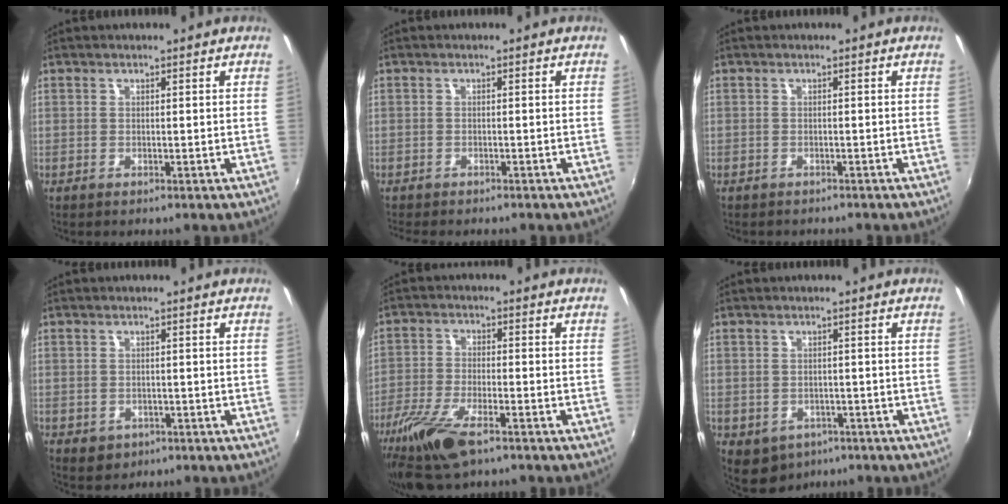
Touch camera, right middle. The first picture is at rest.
{"total": 2.6, "force": [-2.4, 0.9, 0.6], "torque": [-0.026, -0.012, -0.043]}
{"total": 1.8, "force": [-1.6, 0.6, 0.3], "torque": [-0.013, -0.010, -0.022]}
{"total": 3.1, "force": [-1.2, 2.6, 1.2], "torque": [-0.028, -0.005, -0.010]}
{"total": 7.3, "force": [-4.8, 2.2, 5.1], "torque": [-0.126, -0.021, -0.092]}
{"total": 6.3, "force": [-3.2, 4.8, 2.6], "torque": [-0.059, -0.018, -0.035]}